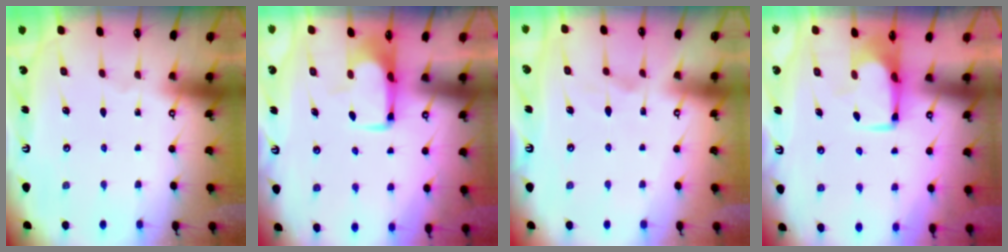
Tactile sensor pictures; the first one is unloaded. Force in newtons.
{"total": 2.0, "press": 1.9, "slide": 0.5}
{"total": 1.7, "press": 1.2, "slide": 1.2}
{"total": 0.6, "press": 0.6, "slide": 0.2}